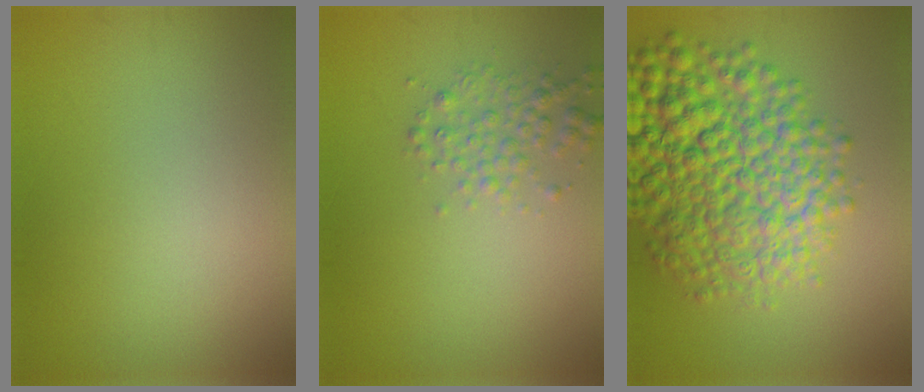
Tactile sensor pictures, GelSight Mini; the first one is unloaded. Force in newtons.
{"total": 2.2, "press": 2.2, "slide": 0.0}
{"total": 11.1, "press": 11.1, "slide": 0.3}